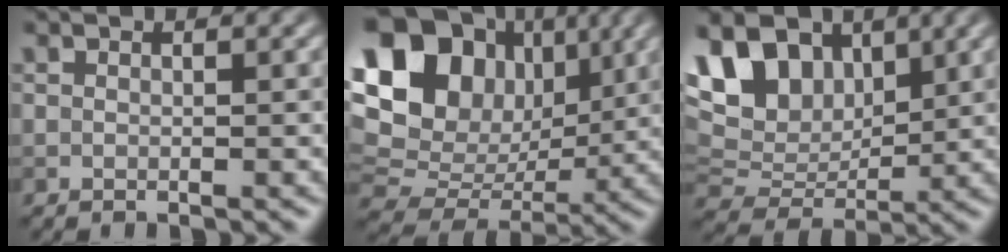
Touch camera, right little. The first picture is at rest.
{"total": 18.3, "force": [6.0, 14.1, 10.0], "torque": [-0.233, 0.048, 0.121]}
{"total": 10.6, "force": [4.8, 6.6, 6.8], "torque": [-0.145, 0.028, 0.077]}